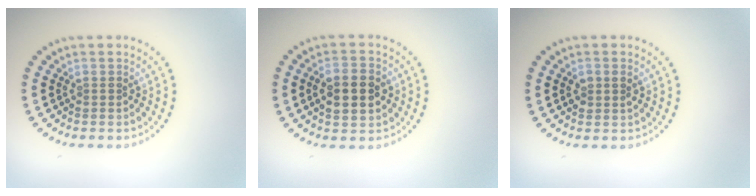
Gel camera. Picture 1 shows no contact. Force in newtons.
{"total": 4.5, "press": 4.5, "slide": 0.2}
{"total": 1.4, "press": 1.4, "slide": 0.2}